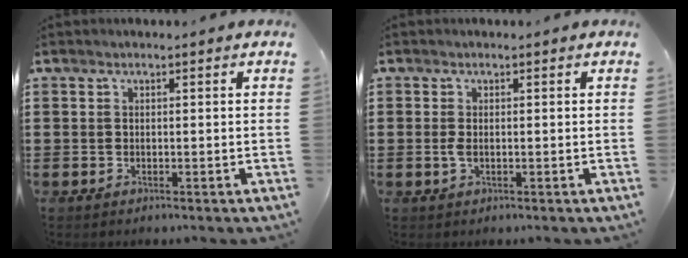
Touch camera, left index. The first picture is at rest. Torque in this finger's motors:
{"motor_torque": [0.34, 0.26, 0.19, 0.06]}